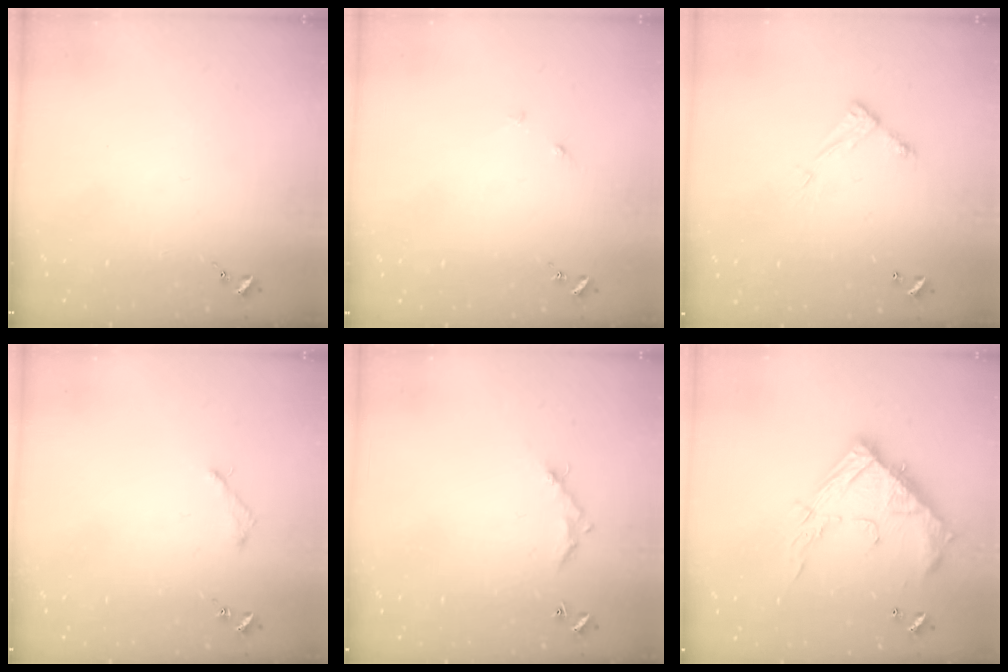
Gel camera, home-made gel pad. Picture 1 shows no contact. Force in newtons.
{"total": 3.7, "press": 3.7, "slide": 0.4}
{"total": 7.0, "press": 7.0, "slide": 0.3}
{"total": 2.2, "press": 2.2, "slide": 0.2}
{"total": 5.8, "press": 5.8, "slide": 0.3}
{"total": 19.9, "press": 19.9, "slide": 1.7}